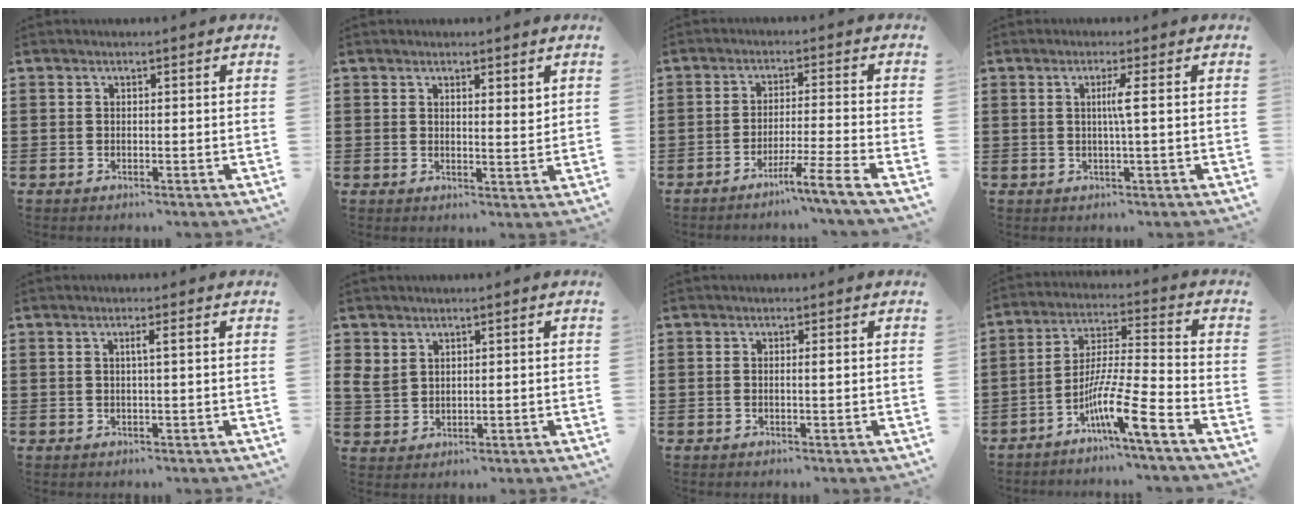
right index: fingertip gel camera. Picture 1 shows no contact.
{"total": 2.0, "force": [1.7, 0.6, 1.0], "torque": [-0.013, 0.001, 0.029]}
{"total": 5.3, "force": [-4.2, -1.5, 2.8], "torque": [-0.040, -0.015, -0.078]}
{"total": 2.5, "force": [0.2, -0.6, 2.4], "torque": [-0.046, -0.006, -0.002]}
{"total": 1.5, "force": [0.3, -0.1, 1.5], "torque": [-0.026, -0.002, 0.002]}
{"total": 3.3, "force": [1.9, 2.4, 1.2], "torque": [-0.042, 0.007, 0.034]}
{"total": 0.7, "force": [0.0, 0.0, 0.7], "torque": [-0.015, -0.002, 0.001]}
{"total": 10.3, "force": [-6.2, 0.4, 8.2], "torque": [-0.161, -0.010, -0.118]}